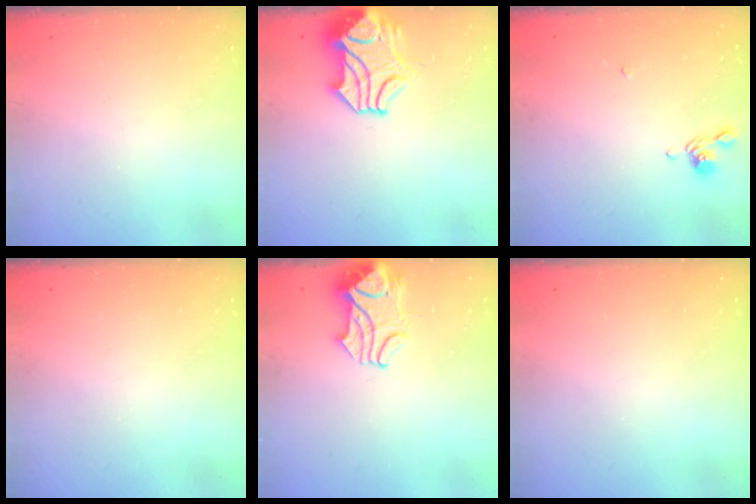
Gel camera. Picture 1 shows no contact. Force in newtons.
{"total": 5.0, "press": 4.8, "slide": 1.2}
{"total": 2.9, "press": 2.8, "slide": 0.5}
{"total": 0.0}
{"total": 2.2, "press": 2.1, "slide": 0.5}
{"total": 0.0}